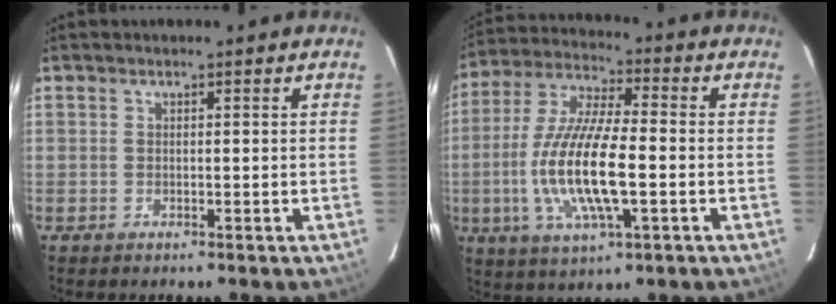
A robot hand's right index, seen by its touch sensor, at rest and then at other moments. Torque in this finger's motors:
{"motor_torque": [1.93, -0.21, 1.05, 0.21]}